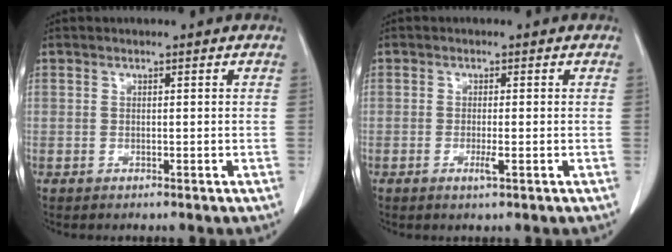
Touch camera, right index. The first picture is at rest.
{"total": 1.8, "force": [-0.7, 0.0, 1.7], "torque": [-0.032, -0.005, -0.011]}